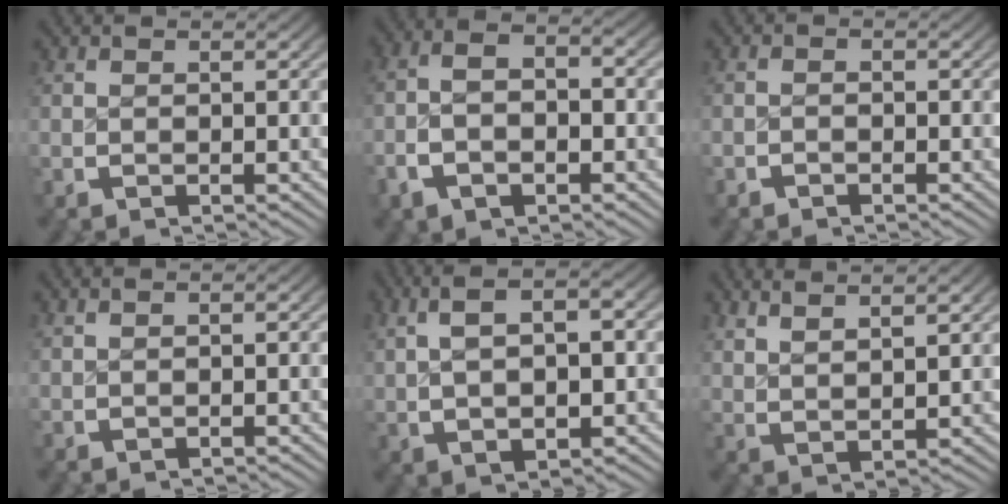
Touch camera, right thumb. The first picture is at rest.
{"total": 5.0, "force": [-1.0, 3.1, 3.9], "torque": [-0.074, 0.000, -0.026]}
{"total": 0.9, "force": [-0.9, 0.3, 0.0], "torque": [0.004, 0.001, -0.021]}
{"total": 0.6, "force": [0.5, 0.0, 0.3], "torque": [-0.004, 0.002, 0.014]}
{"total": 6.5, "force": [1.5, 3.4, 5.4], "torque": [-0.082, 0.011, 0.031]}
{"total": 3.8, "force": [3.2, 0.8, 1.8], "torque": [-0.024, 0.006, 0.067]}